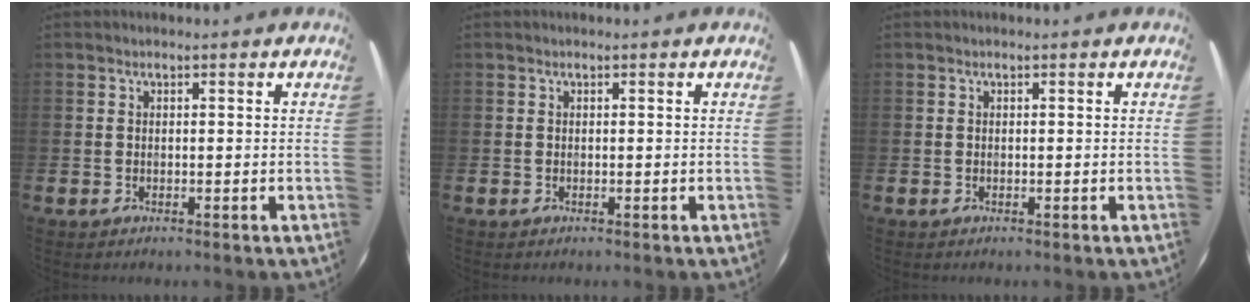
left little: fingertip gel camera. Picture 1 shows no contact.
{"total": 0.0}
{"total": 0.0}